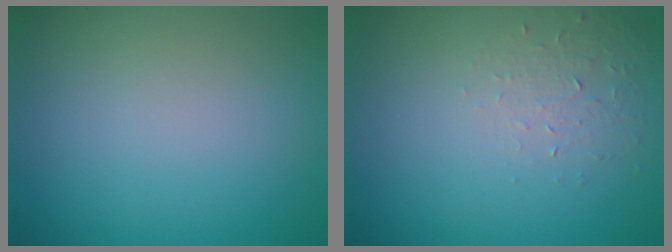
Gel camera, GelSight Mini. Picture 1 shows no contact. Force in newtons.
{"total": 1.3, "press": 0.6, "slide": 1.2}